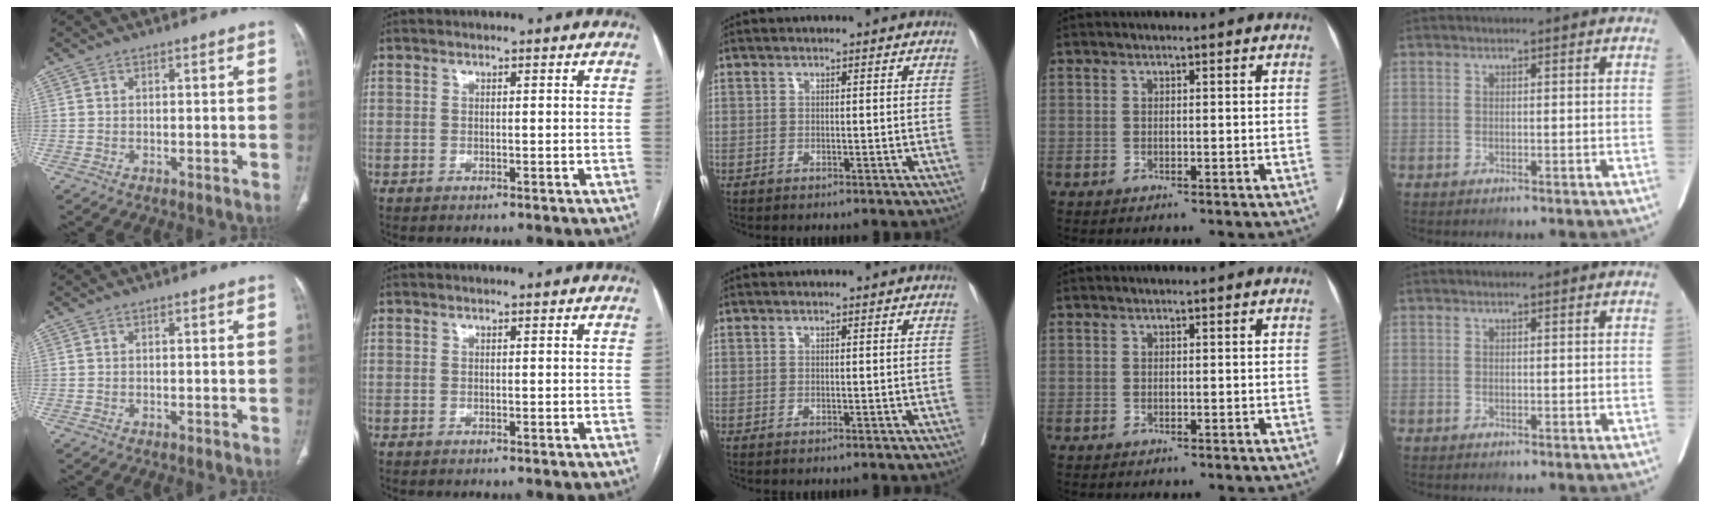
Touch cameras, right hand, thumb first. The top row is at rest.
{}